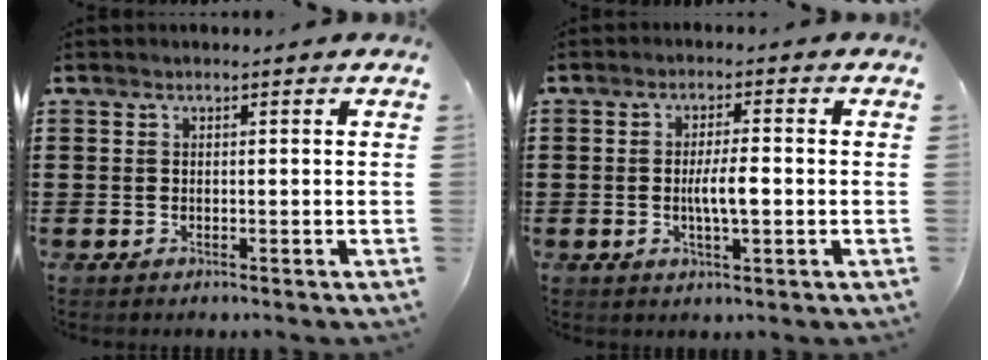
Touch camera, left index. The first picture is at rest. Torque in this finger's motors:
{"motor_torque": [0.16, 0.03, 0.33, 0.10]}